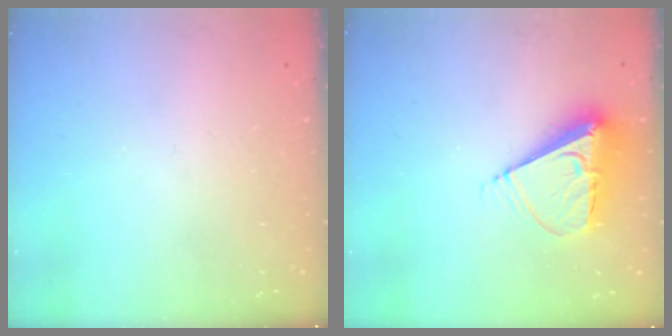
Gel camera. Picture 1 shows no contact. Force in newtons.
{"total": 9.4, "press": 9.4, "slide": 1.0}